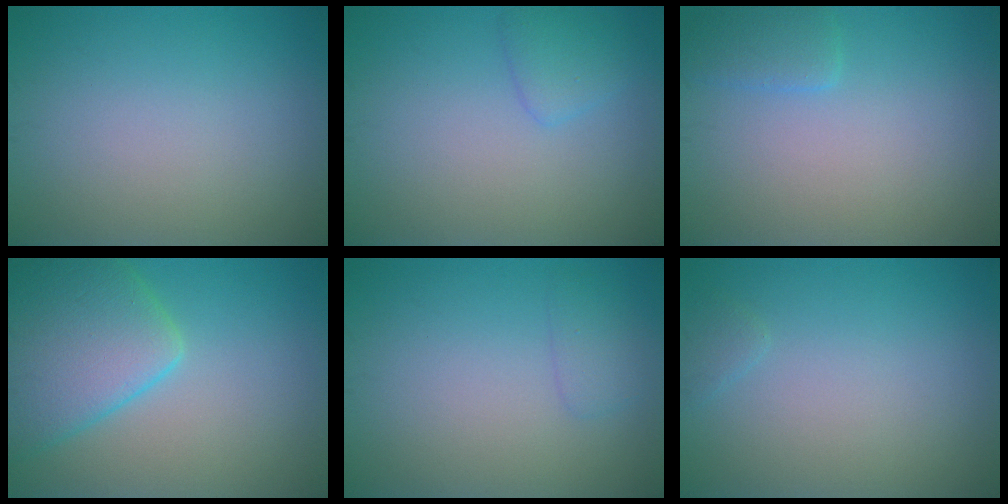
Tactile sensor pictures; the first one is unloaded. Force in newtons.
{"total": 1.7, "press": 1.7, "slide": 0.2}
{"total": 1.7, "press": 1.7, "slide": 0.2}
{"total": 7.8, "press": 7.8, "slide": 0.5}
{"total": 1.4, "press": 1.4, "slide": 0.1}
{"total": 0.6, "press": 0.6, "slide": 0.1}